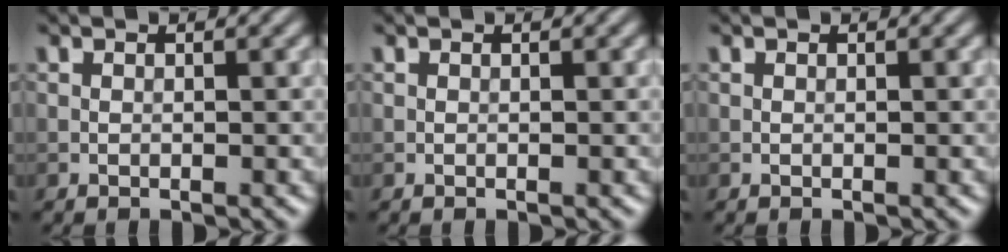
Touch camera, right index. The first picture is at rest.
{"total": 0.0}
{"total": 0.0}